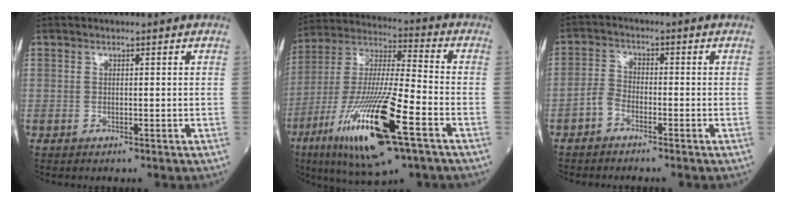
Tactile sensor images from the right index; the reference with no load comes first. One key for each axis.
{"total": 21.6, "fx": -9.7, "fy": 2.8, "fz": 19.1, "tx": -0.391, "ty": -0.042, "tz": -0.171}
{"total": 2.9, "fx": -2.0, "fy": 1.5, "fz": 1.4, "tx": -0.032, "ty": 0.004, "tz": -0.042}